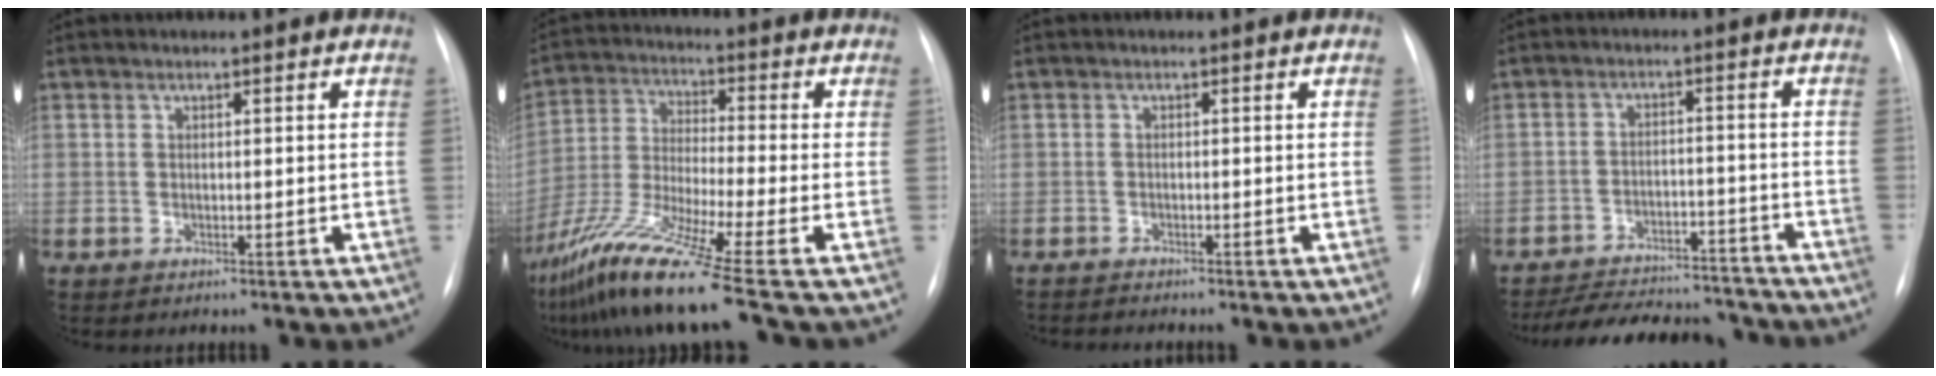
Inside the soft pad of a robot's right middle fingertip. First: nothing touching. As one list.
[{"total": 17.3, "force": [-12.5, -1.6, 11.9], "torque": [-0.267, -0.050, -0.234]}, {"total": 1.3, "force": [-1.2, -0.2, 0.0], "torque": [-0.001, -0.006, -0.022]}, {"total": 17.3, "force": [-16.0, 4.2, 5.1], "torque": [-0.103, 0.004, -0.221]}]